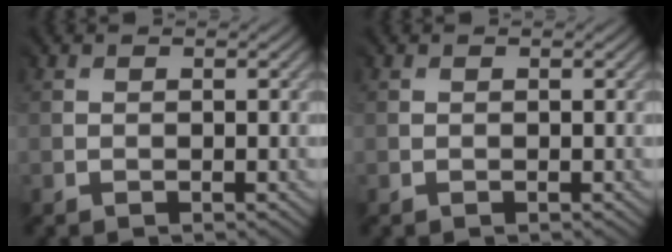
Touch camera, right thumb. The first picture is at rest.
{"total": 0.0}